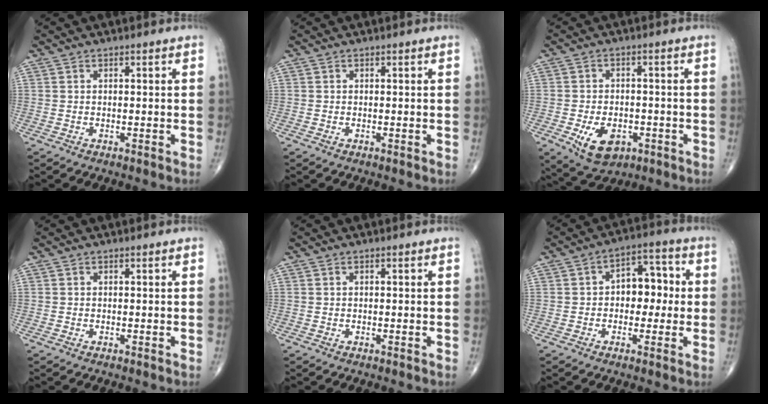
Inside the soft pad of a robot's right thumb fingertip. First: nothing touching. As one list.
[{"total": 0.0}, {"total": 8.6, "force": [-3.2, 5.5, 5.8], "torque": [-0.079, 0.007, -0.042]}, {"total": 0.0}, {"total": 0.0}, {"total": 8.4, "force": [0.1, 5.6, 6.2], "torque": [-0.051, 0.028, -0.008]}]